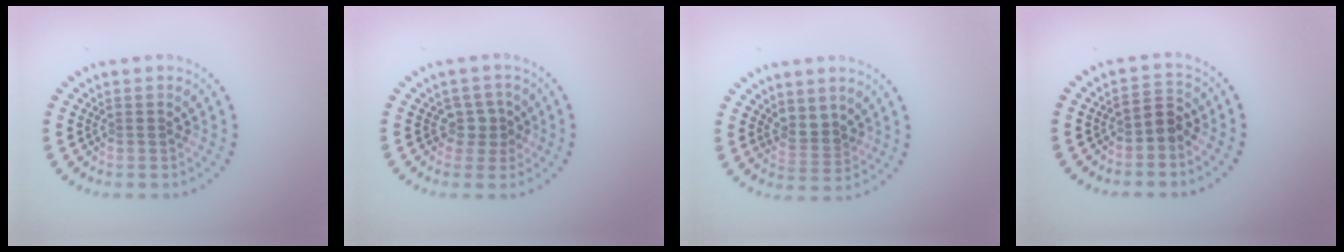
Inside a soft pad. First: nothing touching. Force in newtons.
{"total": 2.1, "press": 1.7, "slide": 1.2}
{"total": 2.2, "press": 1.9, "slide": 1.2}
{"total": 2.0, "press": 1.7, "slide": 1.0}